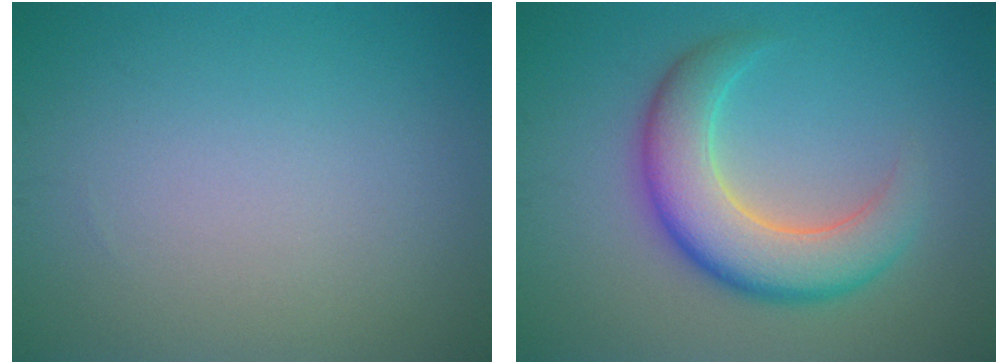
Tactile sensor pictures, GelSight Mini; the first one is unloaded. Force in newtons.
{"total": 7.0, "press": 6.9, "slide": 0.5}